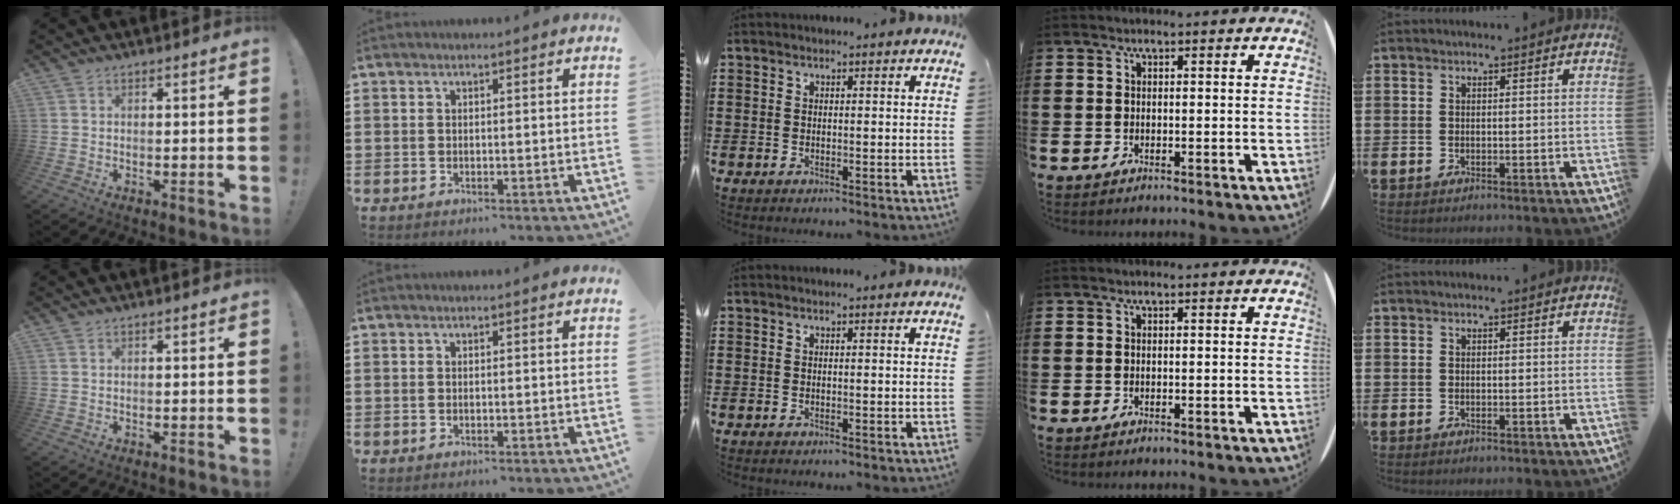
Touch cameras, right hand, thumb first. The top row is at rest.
{}